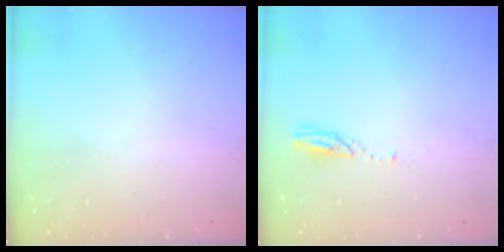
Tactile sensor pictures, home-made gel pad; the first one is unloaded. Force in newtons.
{"total": 3.0, "press": 3.0, "slide": 0.2}